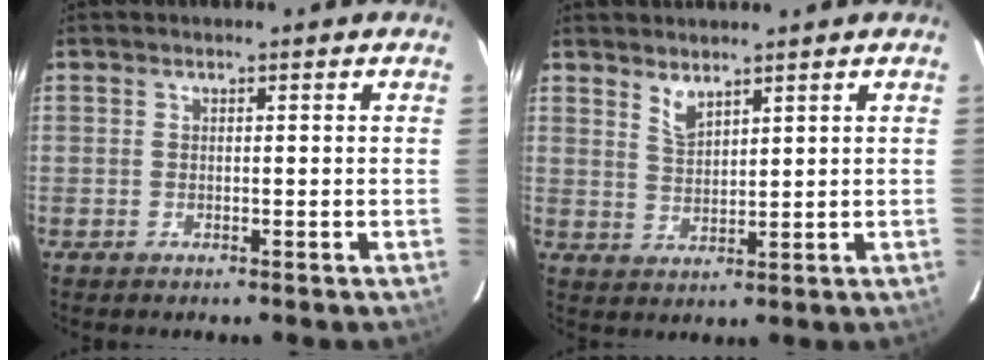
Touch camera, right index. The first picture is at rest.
{"total": 3.3, "force": [2.8, 0.8, 1.6], "torque": [-0.029, -0.001, 0.054]}